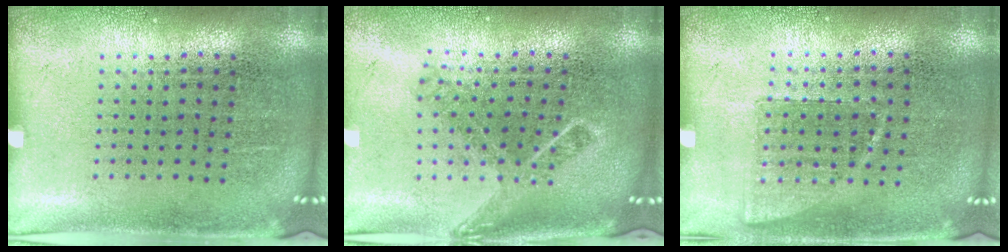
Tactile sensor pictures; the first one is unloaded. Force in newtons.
{"total": 1.6, "press": 1.2, "slide": 1.1}
{"total": 0.7, "press": 0.6, "slide": 0.3}